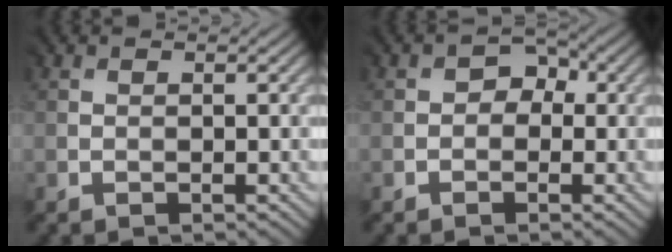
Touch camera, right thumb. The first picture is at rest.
{"total": 2.4, "force": [-0.2, 2.2, 1.0], "torque": [-0.006, 0.001, -0.012]}